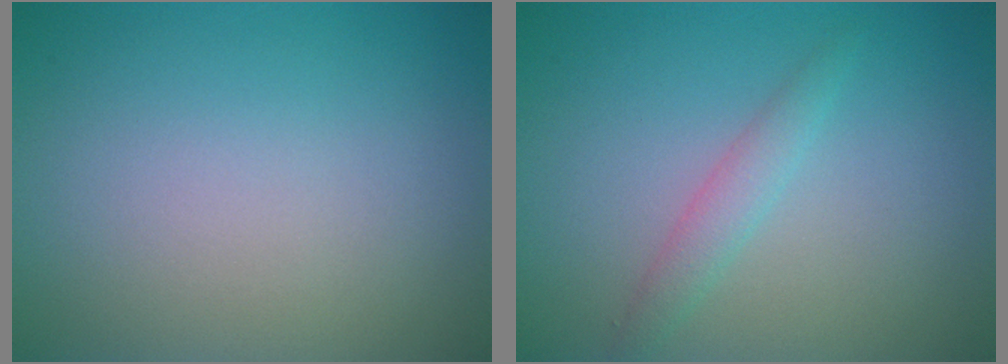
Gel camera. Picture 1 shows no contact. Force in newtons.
{"total": 1.7, "press": 1.7, "slide": 0.1}